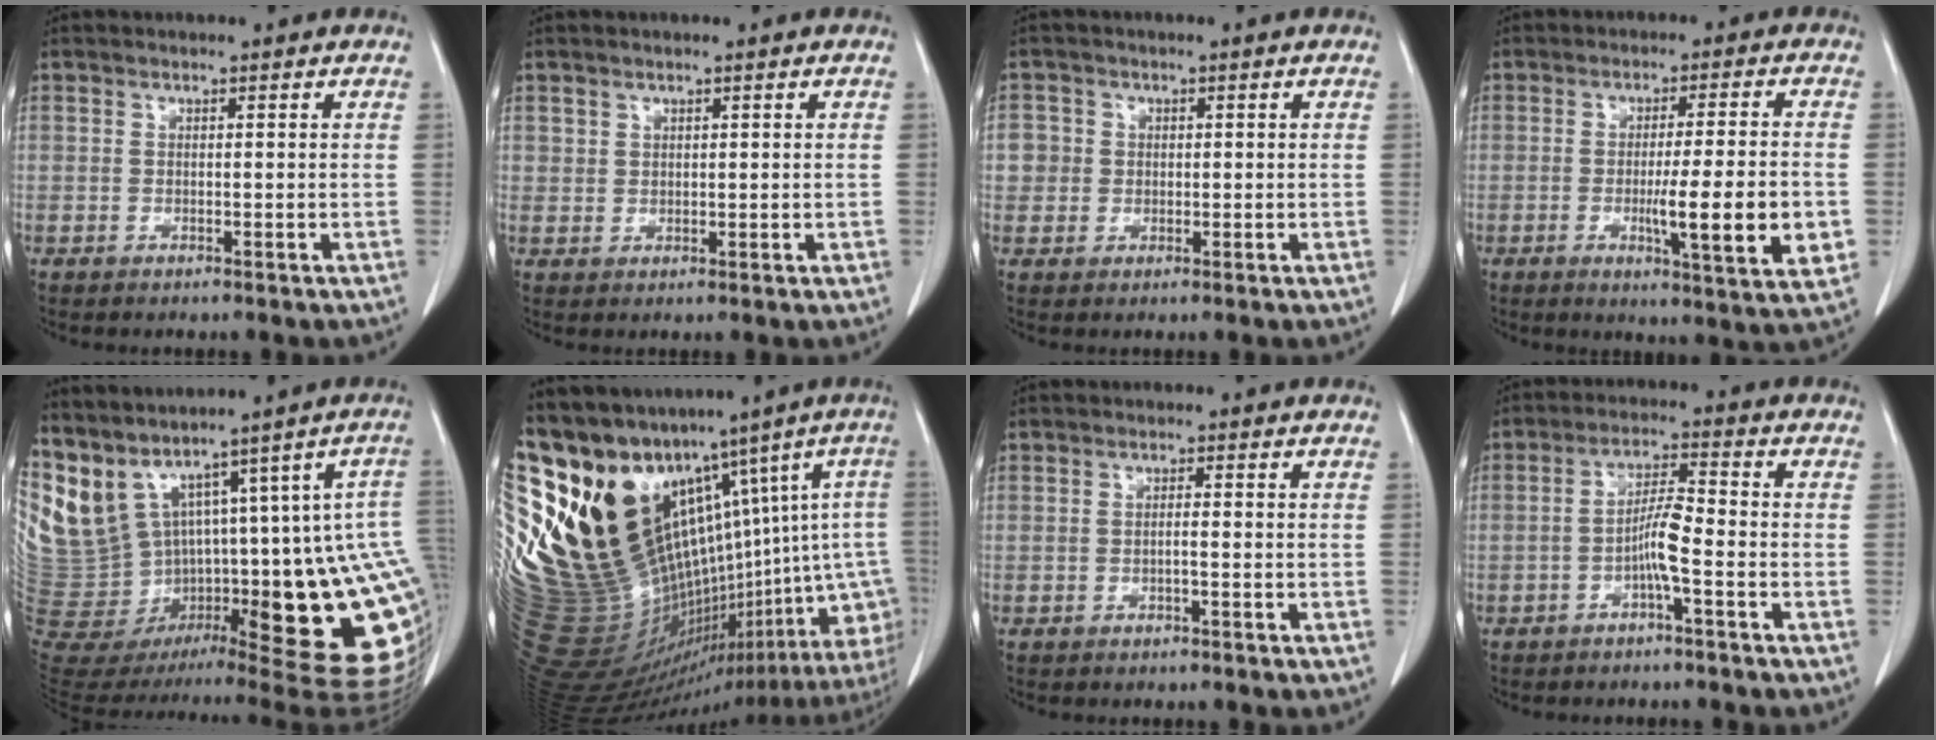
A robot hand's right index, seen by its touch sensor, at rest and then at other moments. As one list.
[{"total": 1.5, "force": [0.8, 1.3, 0.1], "torque": [0.013, -0.003, 0.007]}, {"total": 3.0, "force": [0.2, 3.0, 0.2], "torque": [0.012, 0.010, 0.002]}, {"total": 11.5, "force": [-2.4, 0.4, 11.3], "torque": [-0.157, -0.021, -0.038]}, {"total": 21.9, "force": [3.9, 5.6, 20.8], "torque": [-0.264, -0.010, 0.101]}, {"total": 30.7, "force": [13.3, 14.6, 23.5], "torque": [-0.398, 0.038, 0.263]}, {"total": 0.9, "force": [-0.3, 0.0, 0.9], "torque": [-0.015, 0.001, -0.006]}, {"total": 4.9, "force": [-1.8, 0.2, 4.5], "torque": [-0.090, 0.008, -0.035]}]